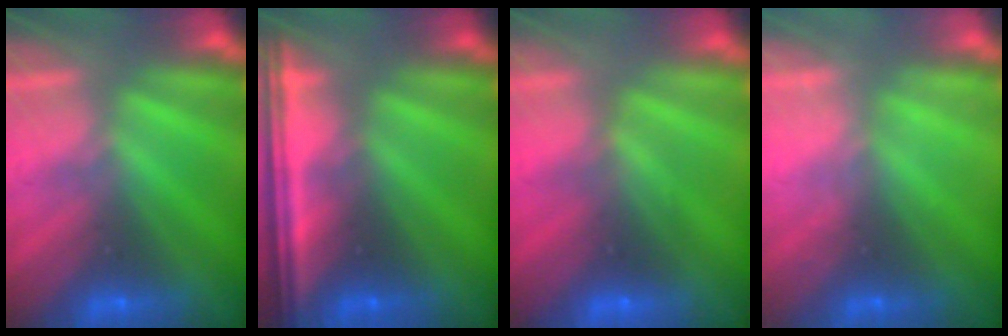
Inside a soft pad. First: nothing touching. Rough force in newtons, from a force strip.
{"total": 6.3}
{"total": 2.8}
{"total": 2.2}